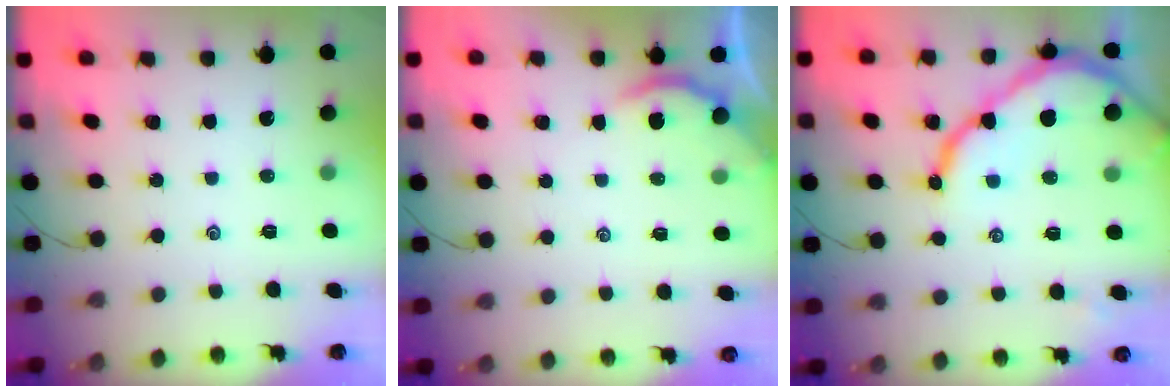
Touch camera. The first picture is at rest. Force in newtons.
{"total": 2.1, "press": 2.0, "slide": 0.4}
{"total": 12.5, "press": 12.5, "slide": 1.4}